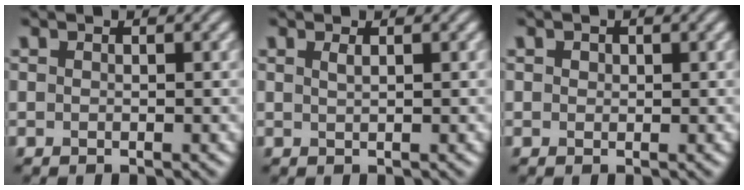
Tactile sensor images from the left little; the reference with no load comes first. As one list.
[{"total": 0.8, "force": [0.4, 0.3, 0.7], "torque": [-0.009, 0.002, 0.006]}, {"total": 0.6, "force": [0.2, 0.5, 0.2], "torque": [-0.004, -0.001, 0.003]}]